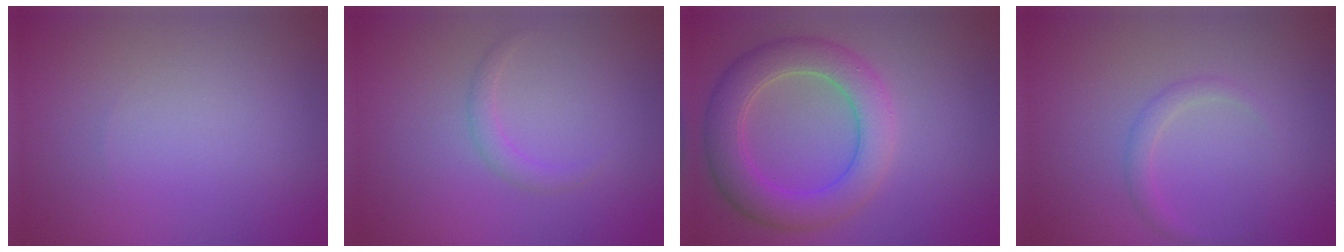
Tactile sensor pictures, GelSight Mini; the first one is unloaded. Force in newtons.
{"total": 1.1, "press": 1.1, "slide": 0.1}
{"total": 5.7, "press": 5.7, "slide": 0.2}
{"total": 1.2, "press": 1.2, "slide": 0.1}